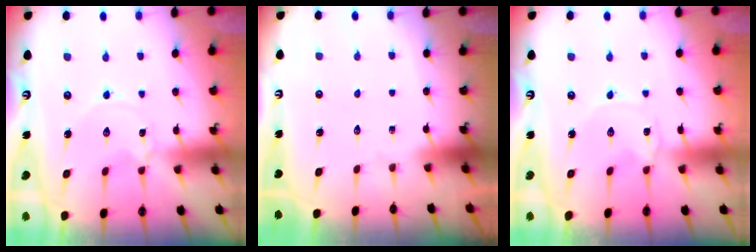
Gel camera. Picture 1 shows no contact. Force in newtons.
{"total": 0.0}
{"total": 0.0}